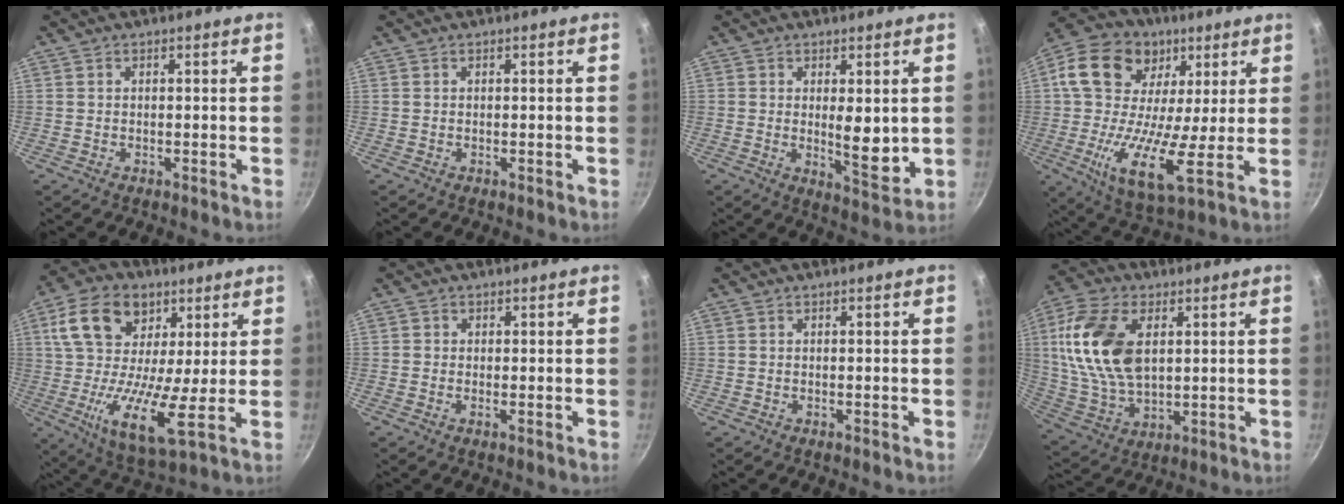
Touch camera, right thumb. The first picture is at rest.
{"total": 0.0}
{"total": 7.2, "force": [0.7, 2.7, 6.6], "torque": [-0.091, -0.029, 0.017]}
{"total": 21.5, "force": [4.5, 14.2, 15.5], "torque": [-0.271, -0.004, 0.057]}
{"total": 18.6, "force": [5.0, 10.7, 14.4], "torque": [-0.243, -0.019, 0.069]}
{"total": 0.7, "force": [-0.1, 0.5, 0.4], "torque": [-0.010, 0.001, -0.006]}
{"total": 0.0}
{"total": 17.8, "force": [4.0, 10.6, 13.7], "torque": [-0.252, -0.007, 0.082]}